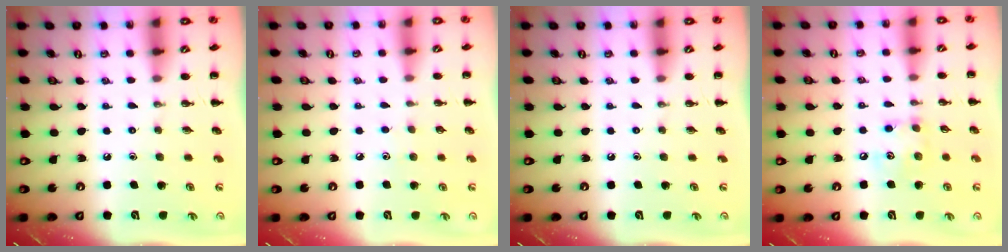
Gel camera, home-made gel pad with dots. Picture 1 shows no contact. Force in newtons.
{"total": 3.5, "press": 3.4, "slide": 0.9}
{"total": 0.0}
{"total": 6.7, "press": 6.7, "slide": 0.5}